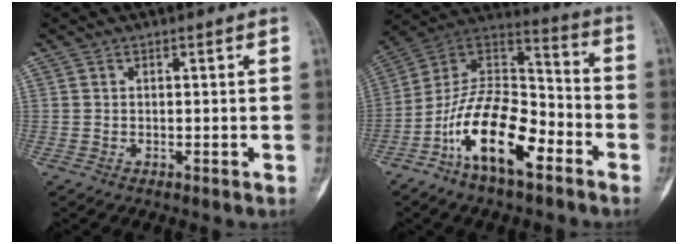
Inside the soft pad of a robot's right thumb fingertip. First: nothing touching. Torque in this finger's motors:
{"motor_torque": [0.36, 0.62, 1.63, -1.14, 0.25]}